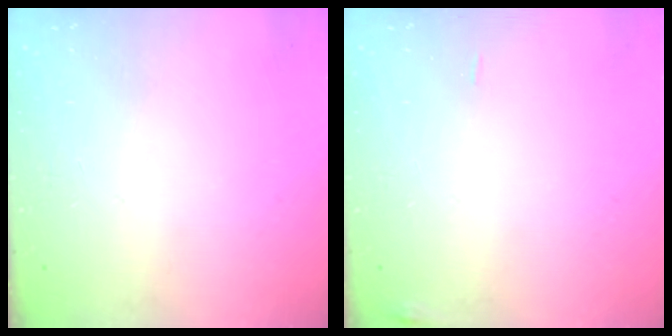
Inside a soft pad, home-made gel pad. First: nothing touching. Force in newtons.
{"total": 4.4, "press": 4.3, "slide": 1.0}